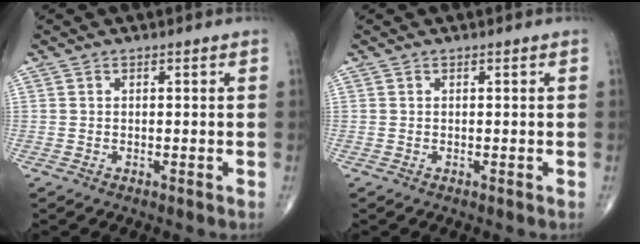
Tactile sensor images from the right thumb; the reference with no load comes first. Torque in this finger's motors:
{"motor_torque": [0.01, 0.01, 0.00, 0.00, 0.00]}